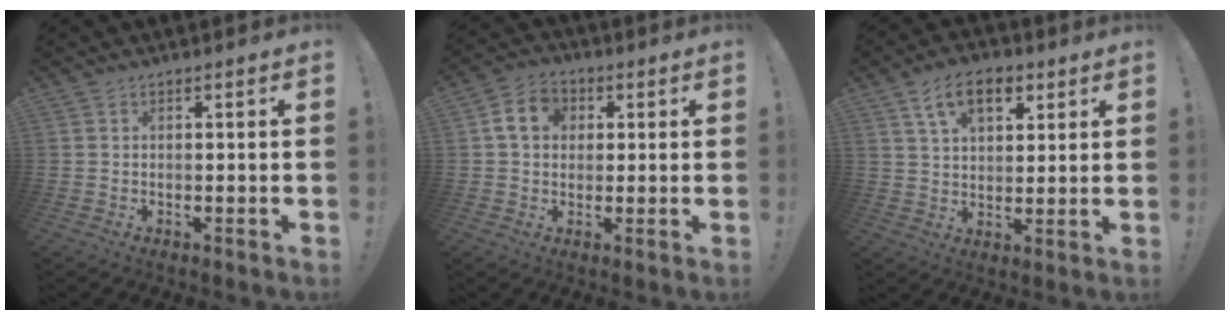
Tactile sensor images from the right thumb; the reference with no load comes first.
{"total": 8.9, "force": [1.9, 7.0, 5.2], "torque": [-0.076, 0.013, 0.038]}
{"total": 11.6, "force": [5.7, 7.0, 7.3], "torque": [-0.108, -0.006, 0.103]}